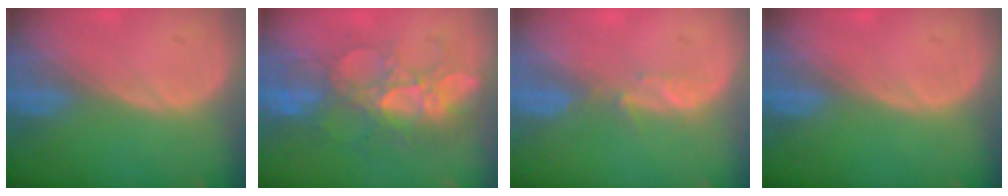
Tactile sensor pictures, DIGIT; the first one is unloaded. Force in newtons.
{"total": 9.3, "press": 9.0, "slide": 2.6}
{"total": 1.9, "press": 1.8, "slide": 0.7}
{"total": 0.0}